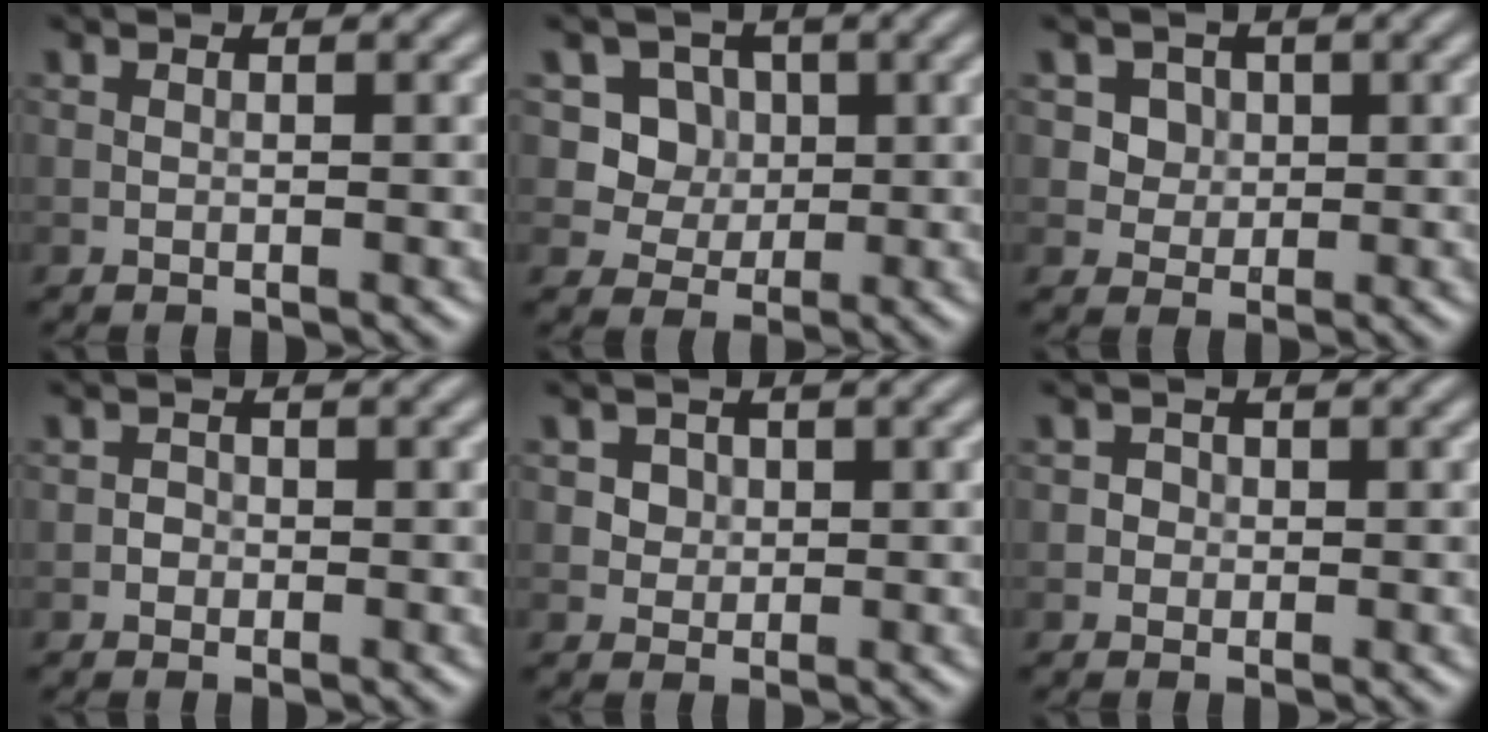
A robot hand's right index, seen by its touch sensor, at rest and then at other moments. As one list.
[{"total": 4.2, "force": [1.0, 3.8, 1.5], "torque": [-0.025, -0.010, 0.022]}, {"total": 3.7, "force": [1.5, 3.1, 1.5], "torque": [-0.030, -0.001, 0.030]}, {"total": 0.8, "force": [-0.3, 0.7, 0.2], "torque": [0.003, 0.000, -0.007]}, {"total": 2.7, "force": [1.1, 2.2, 1.1], "torque": [-0.019, 0.001, 0.024]}, {"total": 1.0, "force": [0.0, 0.9, 0.2], "torque": [0.010, -0.001, -0.003]}]